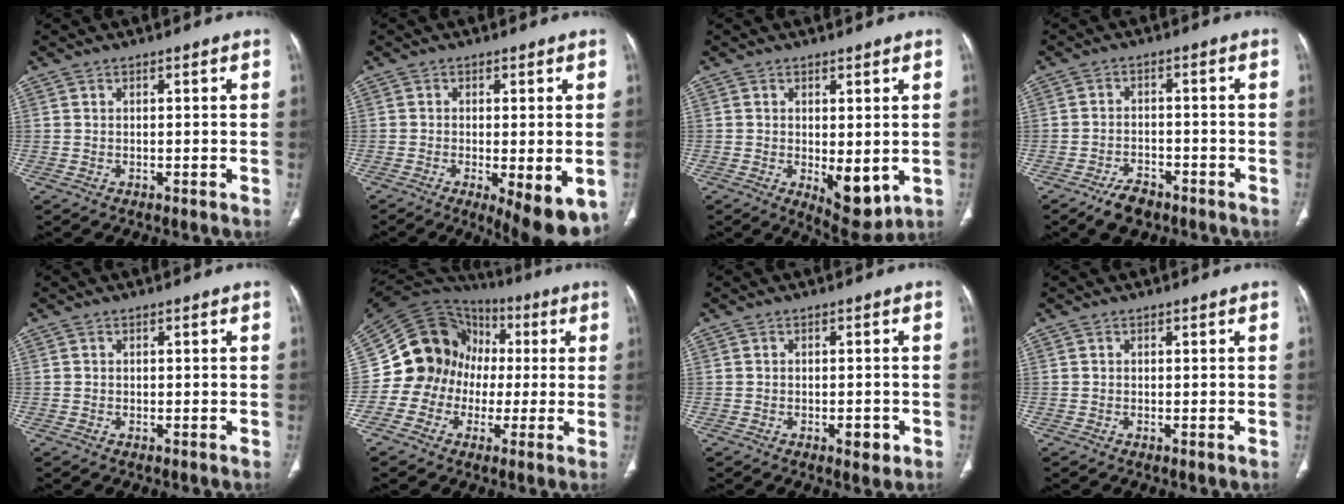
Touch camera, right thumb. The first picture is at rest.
{"total": 10.5, "force": [-4.0, 3.3, 9.2], "torque": [-0.129, -0.020, -0.054]}
{"total": 7.6, "force": [-1.1, 3.5, 6.6], "torque": [-0.079, -0.021, -0.003]}
{"total": 5.4, "force": [-3.9, 2.7, 2.6], "torque": [-0.044, 0.019, -0.064]}
{"total": 0.0}
{"total": 16.6, "force": [-0.7, 15.3, 6.3], "torque": [-0.086, 0.060, -0.017]}
{"total": 2.9, "force": [-1.2, 1.4, 2.2], "torque": [-0.023, 0.002, -0.012]}
{"total": 0.0}